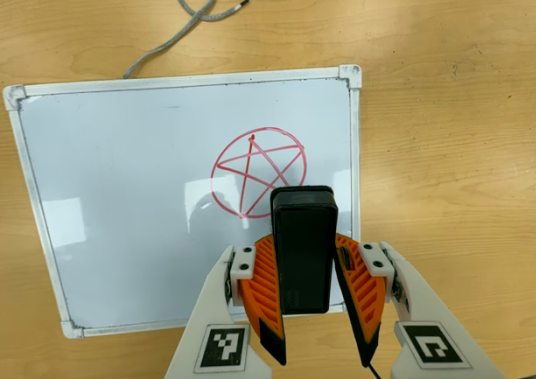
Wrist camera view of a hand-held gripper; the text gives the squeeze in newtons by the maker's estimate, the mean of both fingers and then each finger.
{"total": 6.7, "left": 5.4, "right": 8.0}